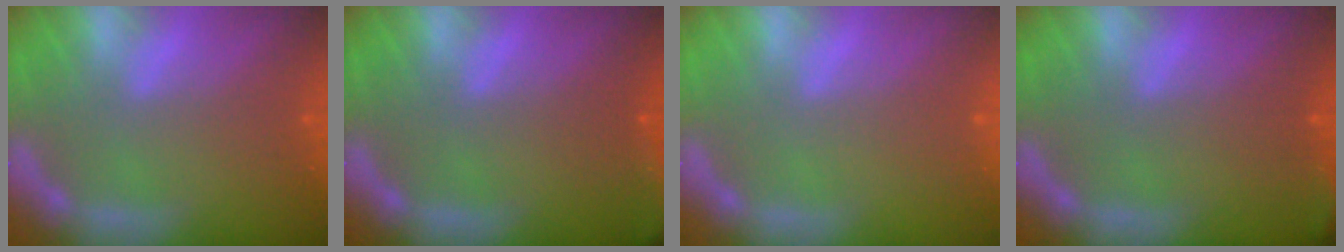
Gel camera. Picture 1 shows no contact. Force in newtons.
{"total": 6.4}
{"total": 0.0}
{"total": 2.4}